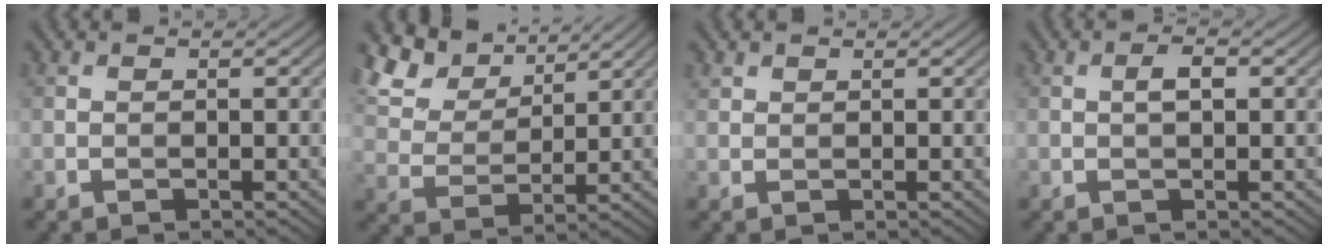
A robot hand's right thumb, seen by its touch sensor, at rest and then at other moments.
{"total": 10.2, "force": [7.2, 5.0, 5.2], "torque": [-0.155, 0.012, 0.136]}
{"total": 1.0, "force": [0.9, 0.5, 0.2], "torque": [-0.006, 0.001, 0.021]}
{"total": 1.8, "force": [0.2, 0.7, 1.7], "torque": [-0.031, 0.005, 0.002]}